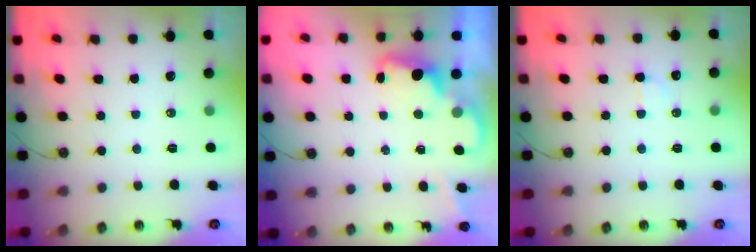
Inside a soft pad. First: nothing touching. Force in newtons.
{"total": 2.0, "press": 1.9, "slide": 0.6}
{"total": 3.5, "press": 3.3, "slide": 1.0}